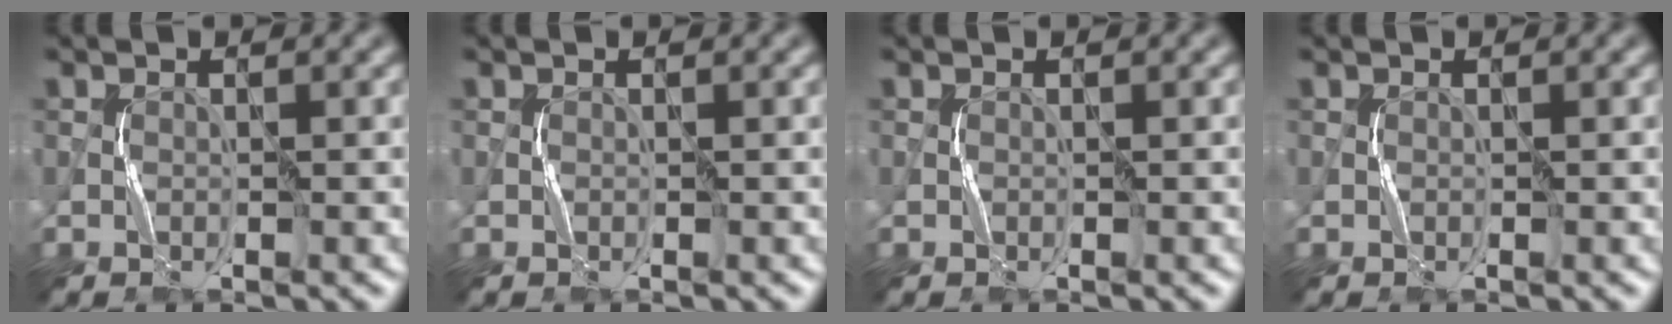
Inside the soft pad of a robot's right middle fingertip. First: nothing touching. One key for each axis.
{"total": 0.0}
{"total": 0.0}
{"total": 0.0}